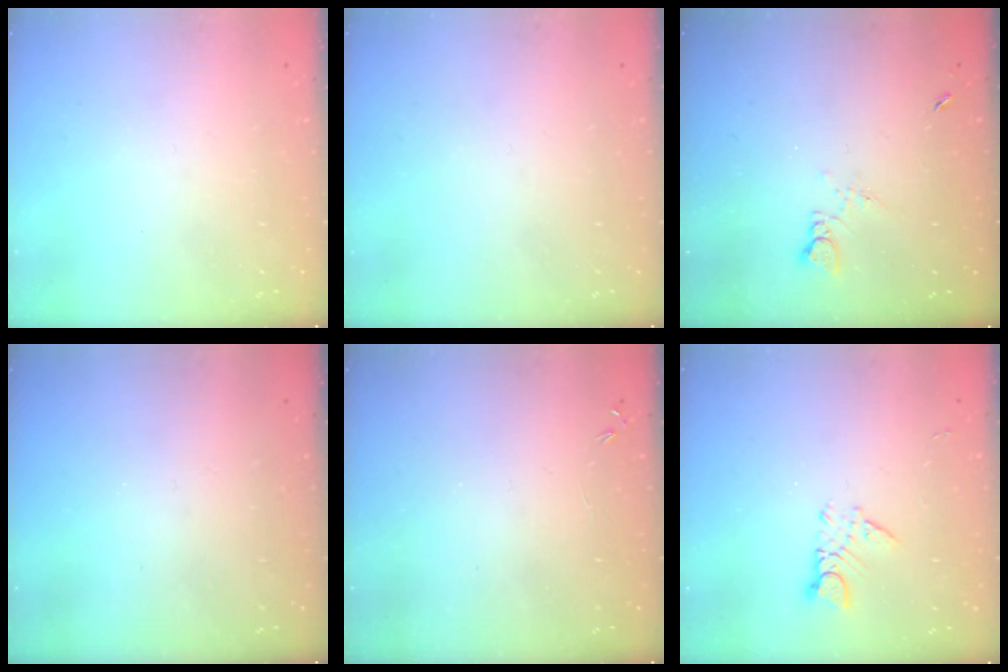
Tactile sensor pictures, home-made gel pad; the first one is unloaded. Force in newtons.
{"total": 0.0}
{"total": 4.3, "press": 4.2, "slide": 0.6}
{"total": 0.0}
{"total": 0.0}
{"total": 2.8, "press": 2.8, "slide": 0.3}